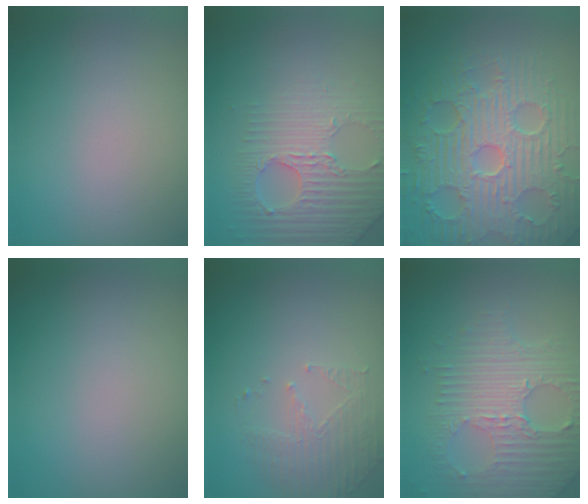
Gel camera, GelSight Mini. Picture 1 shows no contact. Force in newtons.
{"total": 4.0, "press": 3.8, "slide": 1.1}
{"total": 9.2, "press": 6.8, "slide": 6.2}
{"total": 0.0}
{"total": 1.8, "press": 1.1, "slide": 1.4}
{"total": 6.8, "press": 4.6, "slide": 5.0}